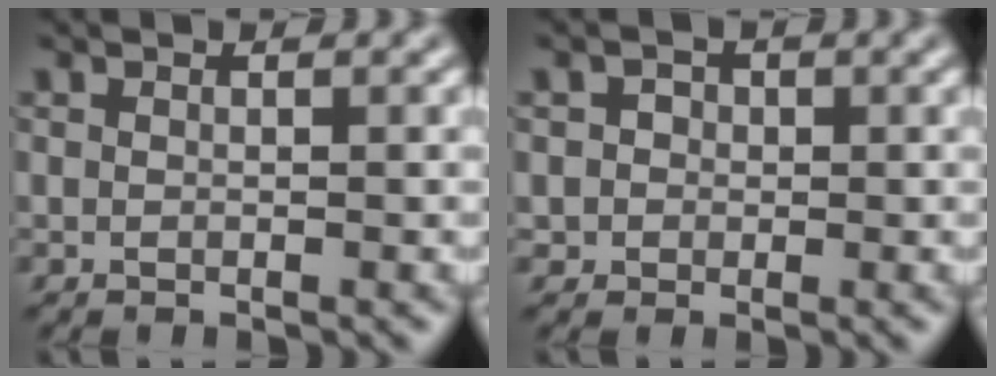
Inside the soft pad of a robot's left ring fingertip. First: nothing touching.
{"total": 1.7, "force": [0.1, 1.7, 0.3], "torque": [0.016, 0.002, -0.001]}